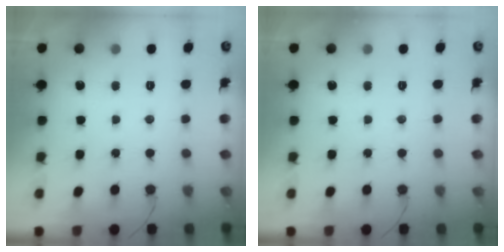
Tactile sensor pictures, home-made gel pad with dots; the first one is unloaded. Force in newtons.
{"total": 0.0}